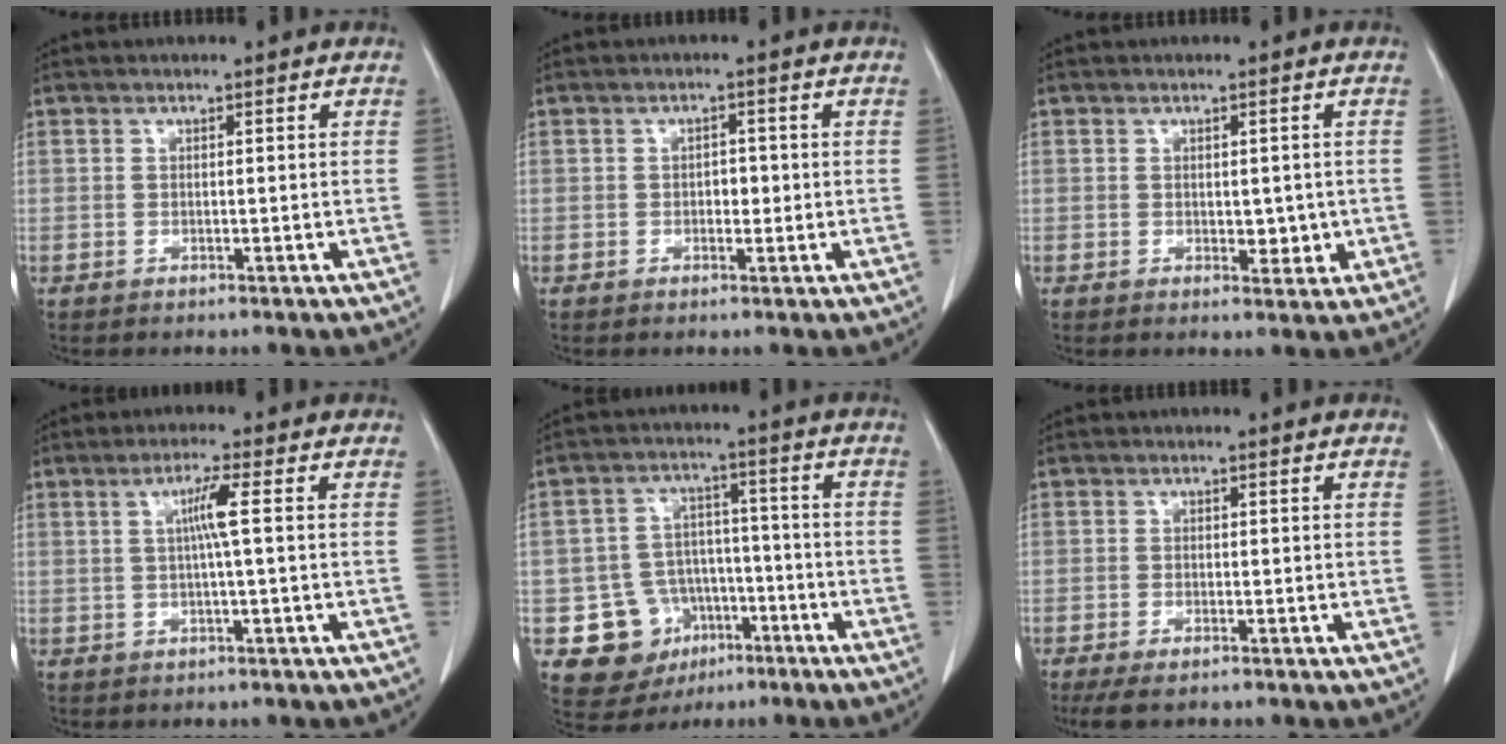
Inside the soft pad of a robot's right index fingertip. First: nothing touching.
{"total": 1.9, "force": [-0.2, 1.2, 1.4], "torque": [-0.018, 0.004, -0.002]}
{"total": 3.0, "force": [-0.2, 1.6, 2.4], "torque": [-0.027, -0.005, 0.005]}
{"total": 3.8, "force": [0.5, -0.7, 3.7], "torque": [-0.069, 0.004, 0.009]}
{"total": 9.9, "force": [-3.7, 8.8, 2.3], "torque": [-0.038, 0.024, -0.046]}
{"total": 3.5, "force": [-2.5, 1.0, 2.2], "torque": [-0.041, -0.008, -0.039]}